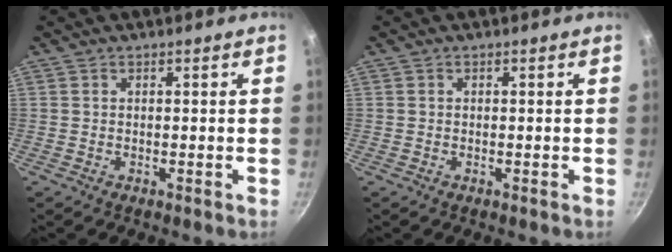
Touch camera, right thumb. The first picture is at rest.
{"total": 0.0}